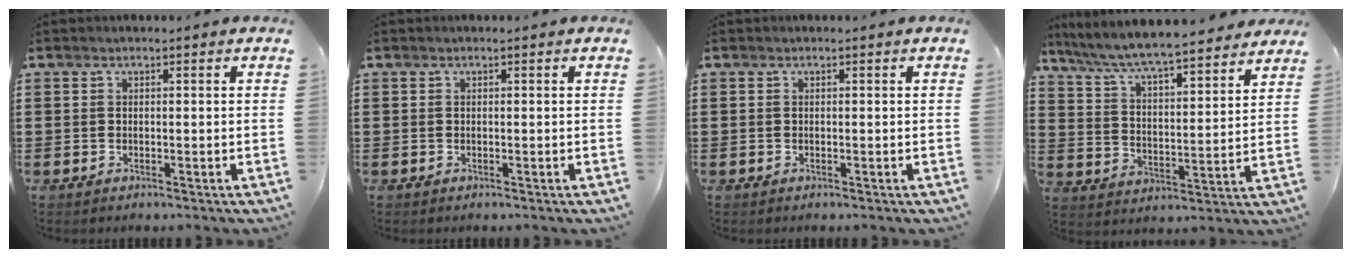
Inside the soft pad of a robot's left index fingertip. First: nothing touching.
{"total": 0.0}
{"total": 0.0}
{"total": 6.2, "force": [5.8, 0.2, 2.2], "torque": [-0.070, -0.043, 0.095]}